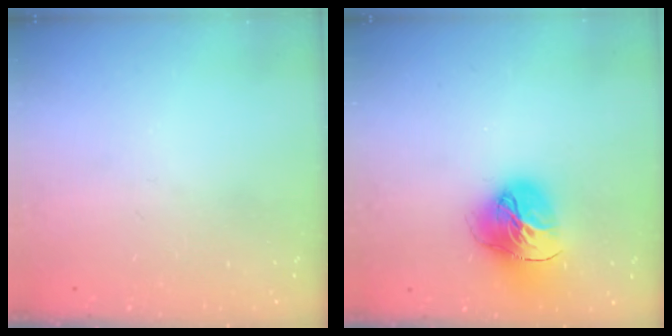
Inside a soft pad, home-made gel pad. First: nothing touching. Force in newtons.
{"total": 16.9, "press": 16.8, "slide": 1.7}